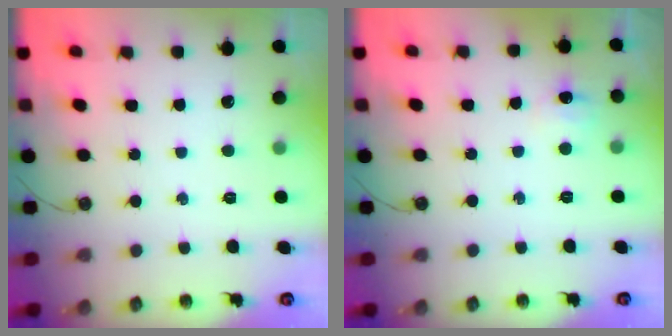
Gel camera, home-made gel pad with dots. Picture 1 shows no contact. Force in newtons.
{"total": 6.5, "press": 6.5, "slide": 0.8}